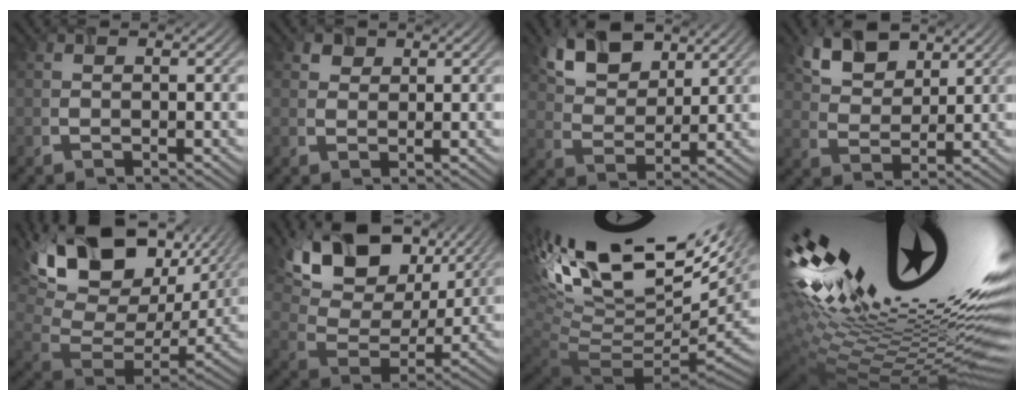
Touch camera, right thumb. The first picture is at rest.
{"total": 1.6, "force": [1.1, 1.2, 0.2], "torque": [-0.008, 0.001, 0.032]}
{"total": 8.3, "force": [5.1, 4.6, 4.7], "torque": [-0.116, 0.005, 0.100]}
{"total": 6.6, "force": [4.1, 3.7, 3.6], "torque": [-0.087, 0.003, 0.085]}
{"total": 16.2, "force": [7.6, 9.5, 10.7], "torque": [-0.238, 0.016, 0.150]}
{"total": 14.6, "force": [7.7, 8.8, 8.8], "torque": [-0.191, 0.007, 0.133]}
{"total": 15.7, "force": [5.9, 6.7, 12.9], "torque": [-0.224, 0.029, 0.146]}
{"total": 20.9, "force": [6.6, 6.4, 18.7], "torque": [-0.306, 0.003, 0.116]}